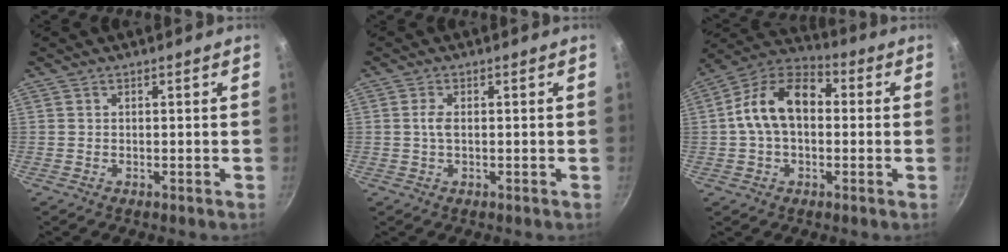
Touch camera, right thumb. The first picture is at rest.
{"total": 2.0, "force": [0.0, 0.9, 1.8], "torque": [-0.042, 0.003, -0.001]}
{"total": 13.9, "force": [0.8, 9.2, 10.4], "torque": [-0.151, 0.039, -0.007]}